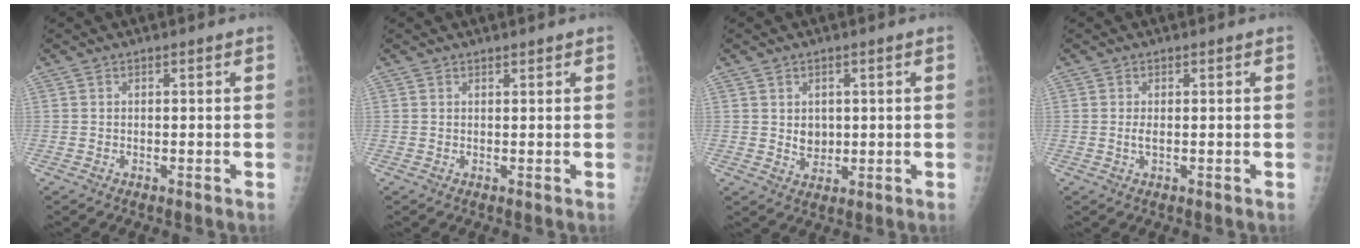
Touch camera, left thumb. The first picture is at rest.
{"total": 0.7, "force": [0.6, 0.2, 0.0], "torque": [0.001, -0.004, 0.009]}
{"total": 3.3, "force": [0.5, 2.8, 1.8], "torque": [-0.011, -0.007, 0.016]}
{"total": 1.1, "force": [0.0, 0.4, 1.0], "torque": [-0.024, -0.003, 0.001]}